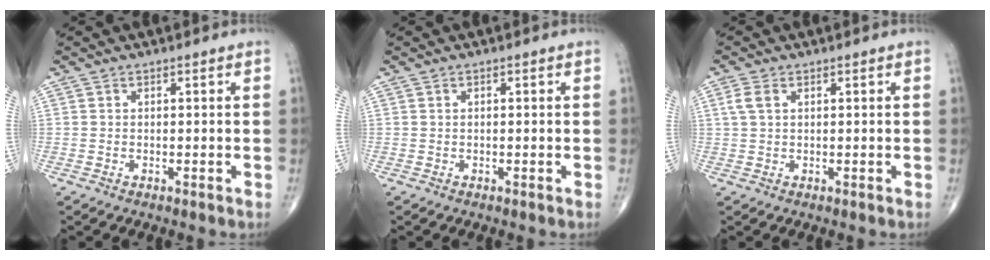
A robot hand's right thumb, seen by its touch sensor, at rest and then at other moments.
{"total": 0.0}
{"total": 2.5, "force": [0.8, 1.5, 1.8], "torque": [-0.048, 0.010, 0.018]}